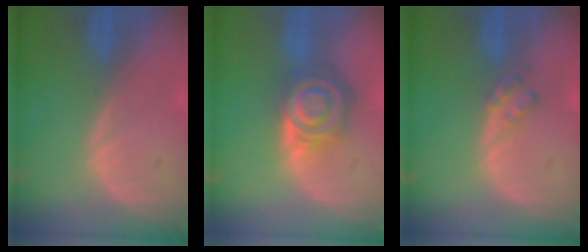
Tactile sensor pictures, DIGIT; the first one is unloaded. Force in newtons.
{"total": 8.1, "press": 7.1, "slide": 3.9}
{"total": 2.3, "press": 2.2, "slide": 0.3}